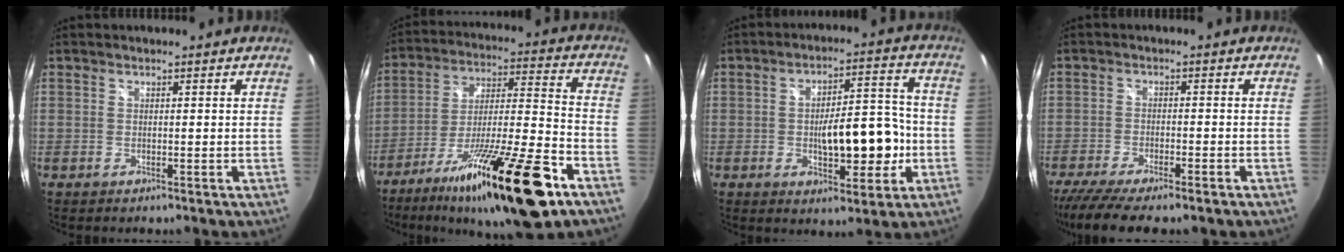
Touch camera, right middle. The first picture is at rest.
{"total": 24.1, "force": [-15.0, 3.2, 18.7], "torque": [-0.318, -0.027, -0.246]}
{"total": 11.8, "force": [-2.1, 4.9, 10.5], "torque": [-0.168, 0.015, -0.017]}
{"total": 10.3, "force": [-8.3, 1.6, 5.9], "torque": [-0.135, -0.040, -0.139]}